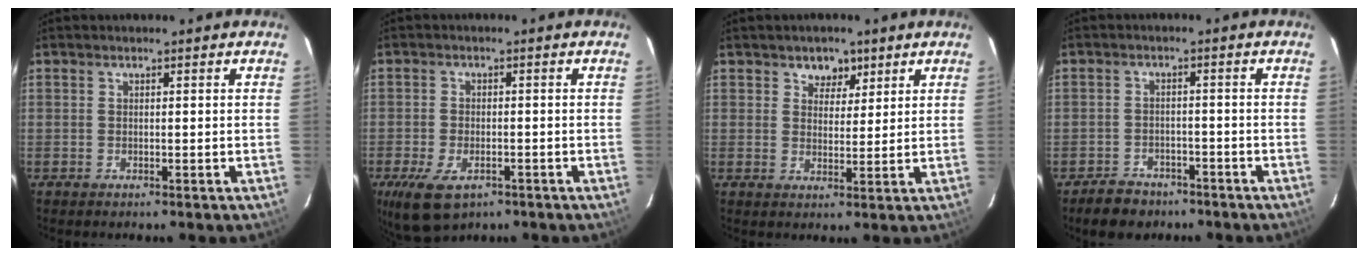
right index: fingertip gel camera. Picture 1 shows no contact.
{"total": 8.9, "force": [-4.9, 4.8, 5.7], "torque": [-0.130, -0.024, -0.084]}
{"total": 4.2, "force": [2.6, 3.1, 1.1], "torque": [-0.005, -0.001, 0.041]}
{"total": 6.3, "force": [-4.7, 4.0, 1.3], "torque": [-0.043, 0.017, -0.066]}